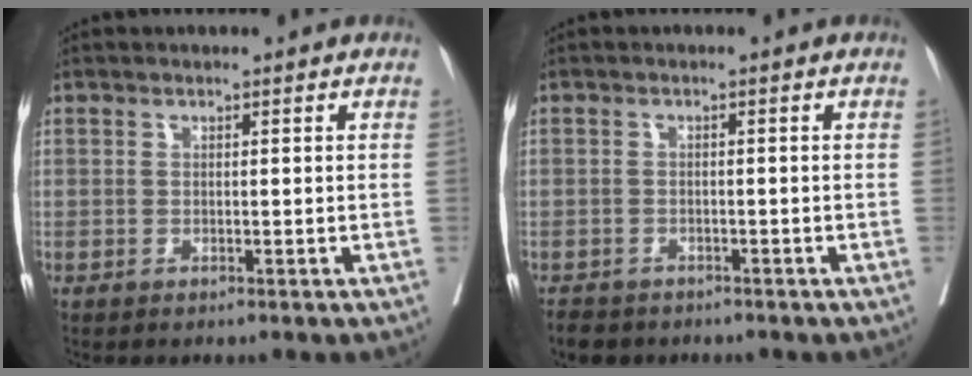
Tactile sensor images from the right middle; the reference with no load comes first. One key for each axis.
{"total": 4.3, "fx": -3.6, "fy": 2.0, "fz": 1.1, "tx": -0.022, "ty": -0.004, "tz": -0.052}